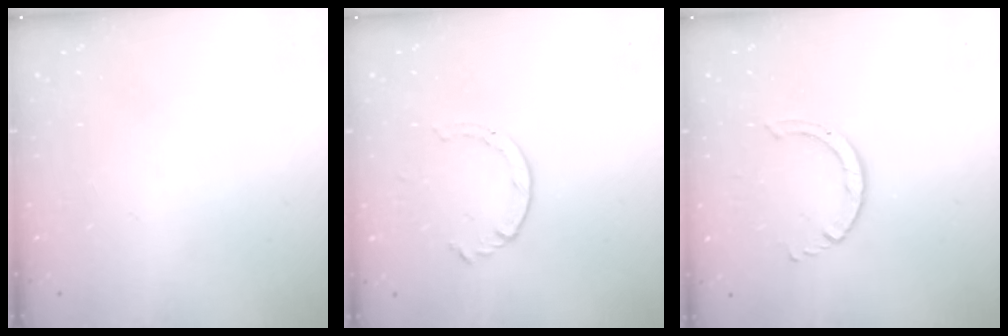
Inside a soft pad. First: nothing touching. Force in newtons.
{"total": 3.5, "press": 3.5, "slide": 0.4}
{"total": 4.4, "press": 4.3, "slide": 0.4}